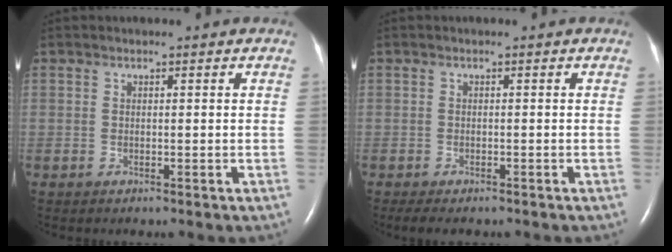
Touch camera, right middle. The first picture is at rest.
{"total": 4.0, "force": [-3.1, 1.3, 2.1], "torque": [-0.034, -0.012, -0.038]}